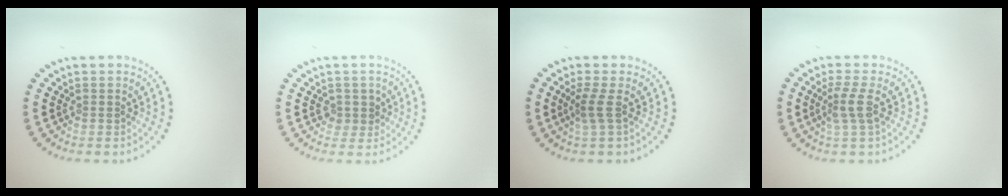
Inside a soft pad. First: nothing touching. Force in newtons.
{"total": 1.7, "press": 1.4, "slide": 0.8}
{"total": 1.9, "press": 1.2, "slide": 1.4}
{"total": 2.4, "press": 1.8, "slide": 1.6}